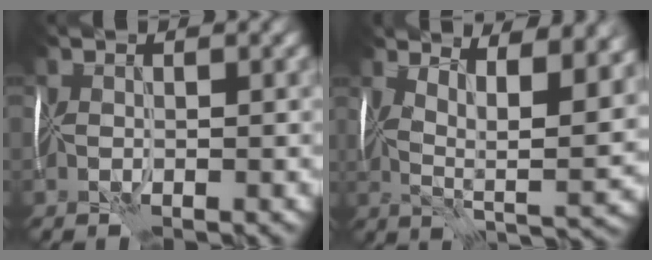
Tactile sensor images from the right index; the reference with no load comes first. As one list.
[{"total": 9.1, "force": [4.6, 2.7, 7.4], "torque": [-0.109, -0.004, 0.078]}]